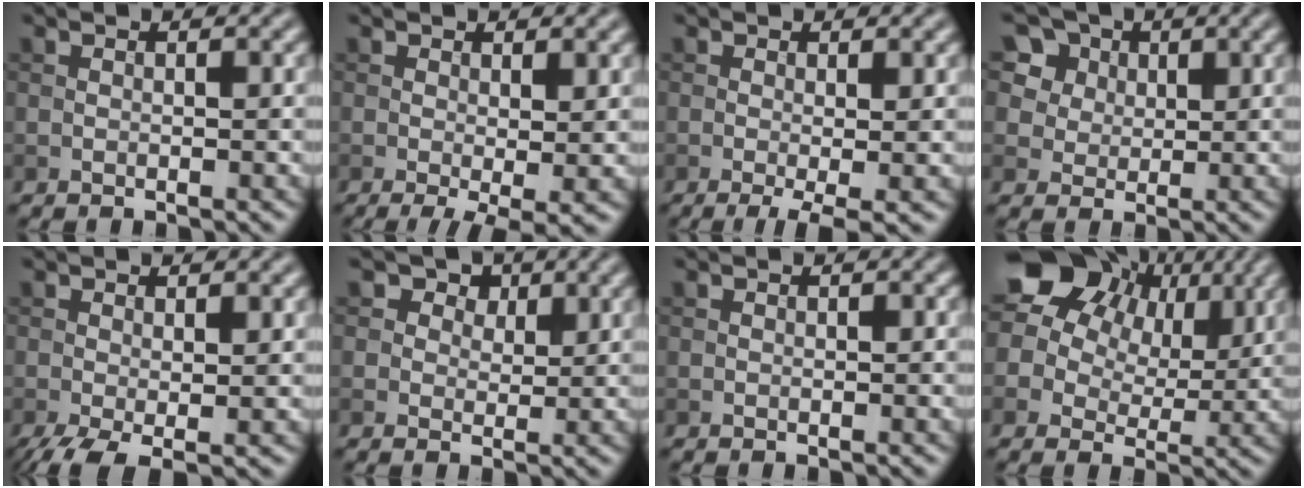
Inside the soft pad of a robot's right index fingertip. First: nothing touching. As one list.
[{"total": 3.1, "force": [-0.6, 0.6, 2.9], "torque": [-0.048, -0.015, -0.010]}, {"total": 3.0, "force": [-1.0, 0.5, 2.8], "torque": [-0.049, -0.010, -0.017]}, {"total": 10.8, "force": [6.0, 8.0, 4.2], "torque": [-0.122, 0.022, 0.102]}, {"total": 3.0, "force": [-1.1, 0.9, 2.7], "torque": [-0.059, -0.013, -0.021]}, {"total": 3.9, "force": [2.2, 2.8, 1.6], "torque": [-0.029, -0.010, 0.023]}, {"total": 0.0}, {"total": 14.4, "force": [7.1, 9.7, 7.9], "torque": [-0.167, 0.050, 0.107]}]